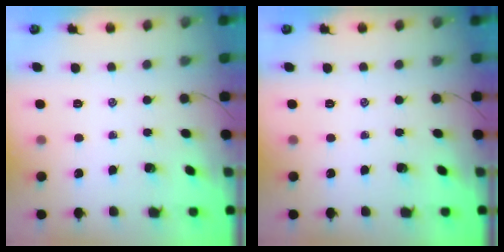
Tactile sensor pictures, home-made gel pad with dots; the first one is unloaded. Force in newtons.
{"total": 0.0}